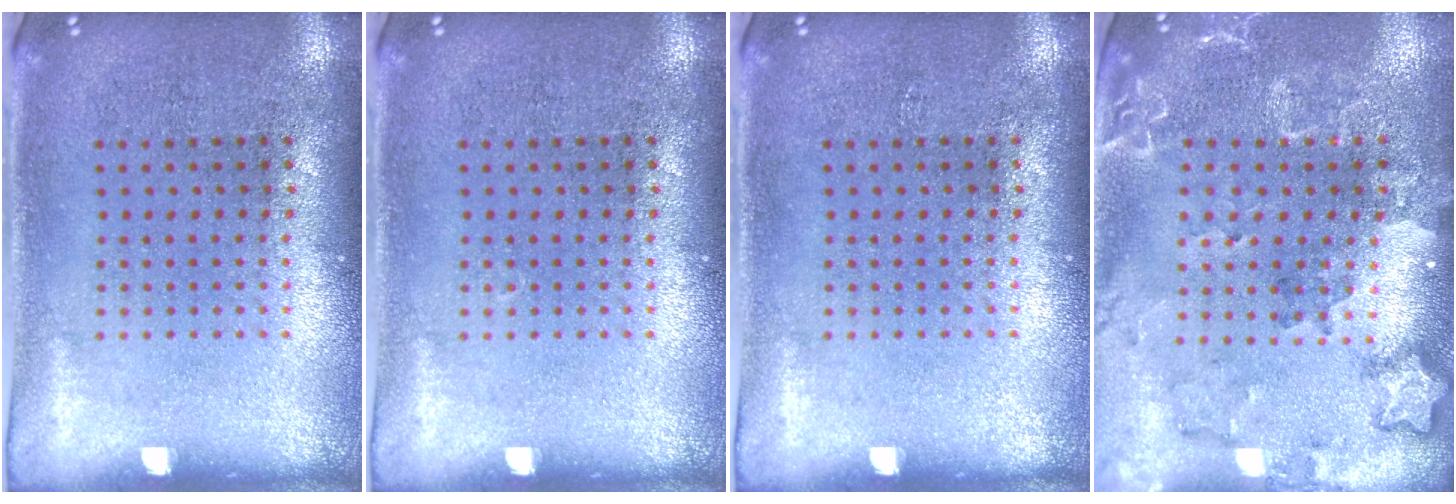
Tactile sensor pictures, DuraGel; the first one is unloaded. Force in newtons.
{"total": 0.0}
{"total": 0.0}
{"total": 2.0, "press": 1.9, "slide": 0.5}